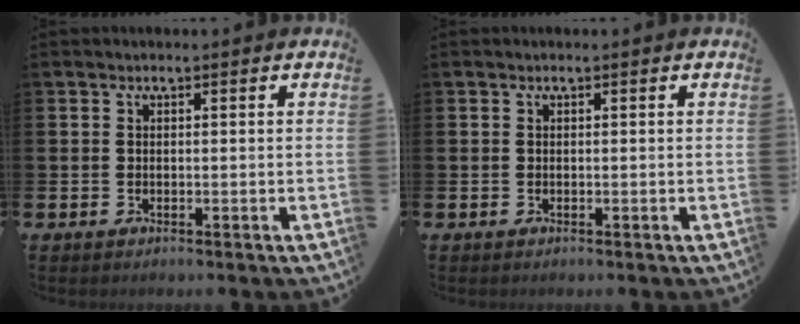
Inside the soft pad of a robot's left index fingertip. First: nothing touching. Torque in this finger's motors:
{"motor_torque": [0.00, 0.00, 0.04, -0.01]}